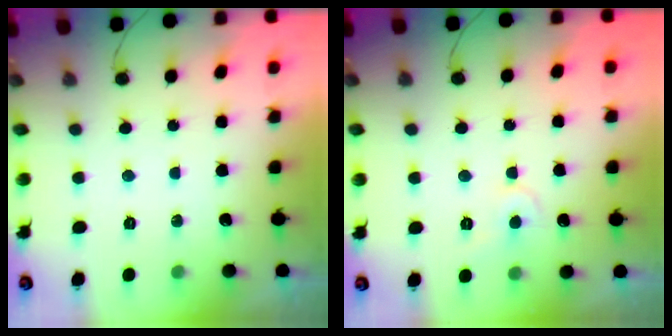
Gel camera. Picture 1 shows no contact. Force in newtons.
{"total": 5.2, "press": 5.2, "slide": 0.4}